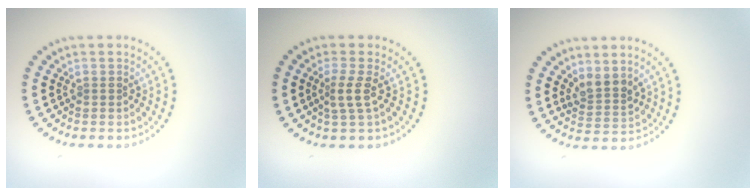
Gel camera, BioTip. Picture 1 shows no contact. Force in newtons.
{"total": 2.0, "press": 1.4, "slide": 1.4}
{"total": 2.2, "press": 1.8, "slide": 1.3}